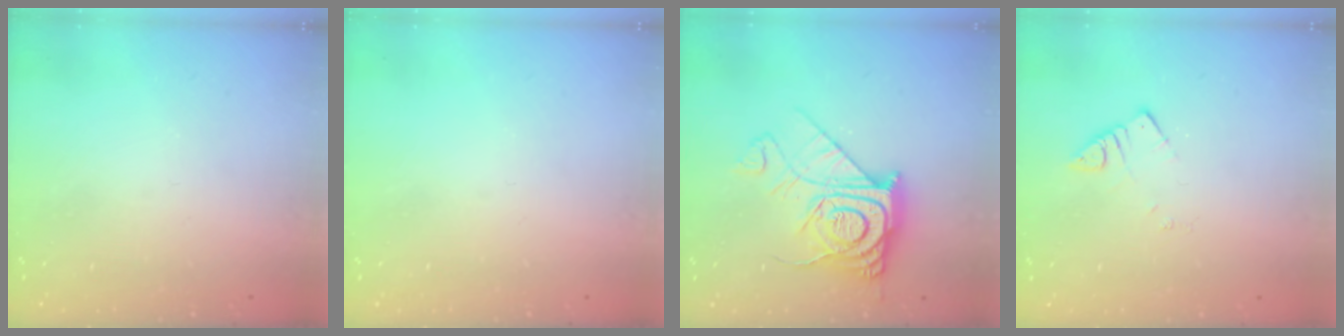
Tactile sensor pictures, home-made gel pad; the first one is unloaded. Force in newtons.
{"total": 0.0}
{"total": 15.1, "press": 15.0, "slide": 1.4}
{"total": 2.6, "press": 2.6, "slide": 0.1}